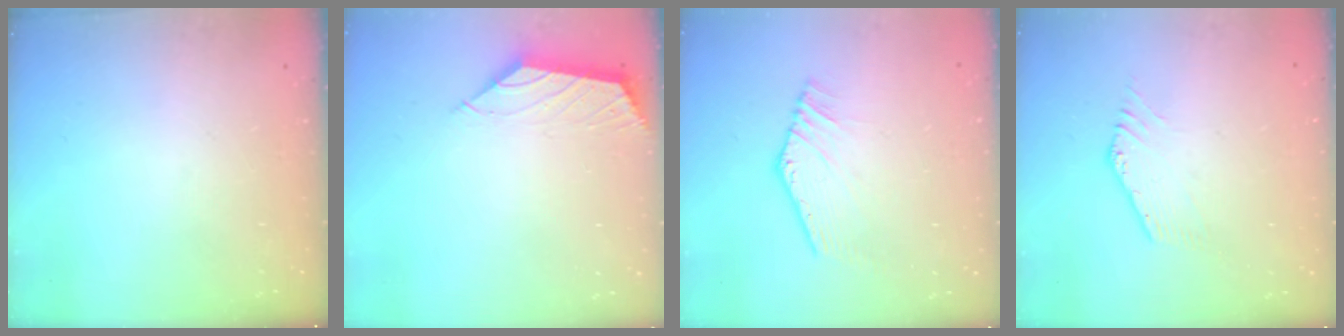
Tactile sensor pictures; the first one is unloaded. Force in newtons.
{"total": 2.1, "press": 2.0, "slide": 0.3}
{"total": 2.5, "press": 2.5, "slide": 0.1}
{"total": 1.0, "press": 1.0, "slide": 0.1}